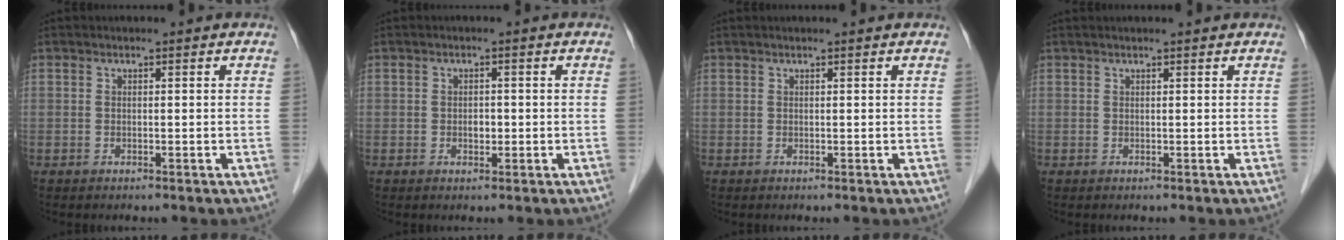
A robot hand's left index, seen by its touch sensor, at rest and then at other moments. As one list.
[{"total": 1.4, "force": [-0.3, 0.9, 1.0], "torque": [-0.017, 0.002, -0.002]}, {"total": 1.3, "force": [1.1, 0.0, 0.6], "torque": [-0.008, 0.017, 0.019]}, {"total": 2.1, "force": [1.9, 0.0, 0.9], "torque": [-0.009, 0.022, 0.027]}]